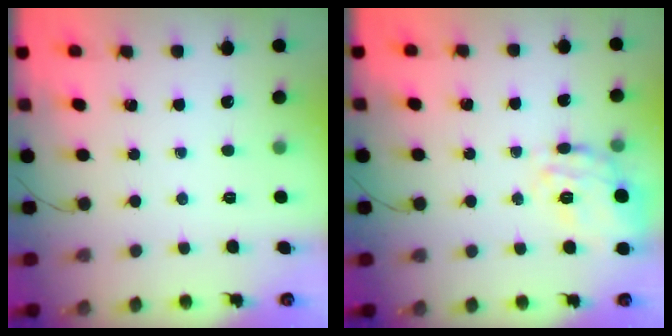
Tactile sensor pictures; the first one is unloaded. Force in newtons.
{"total": 12.3, "press": 12.3, "slide": 0.7}